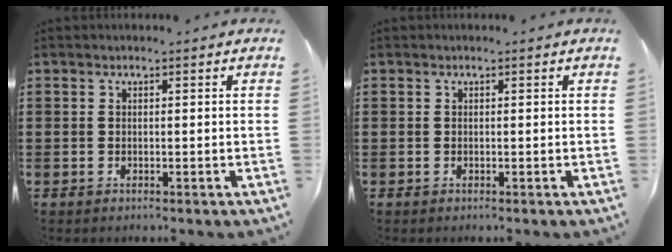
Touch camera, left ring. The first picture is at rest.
{"total": 0.0}